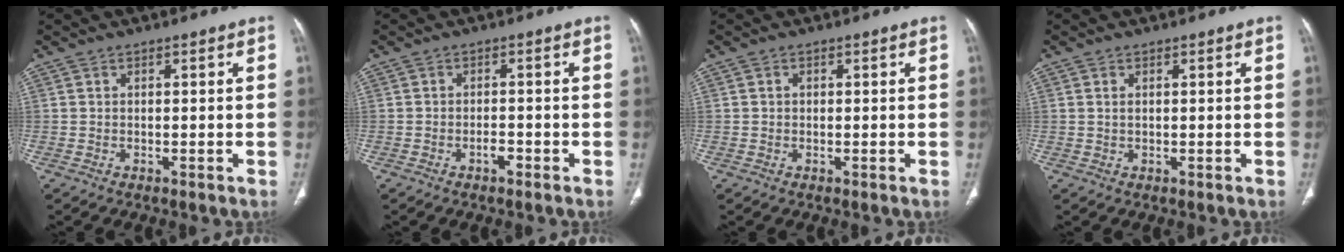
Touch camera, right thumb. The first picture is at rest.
{"total": 1.8, "force": [-1.1, 0.8, 1.2], "torque": [-0.021, 0.007, -0.018]}
{"total": 0.7, "force": [0.1, 0.7, 0.3], "torque": [-0.003, 0.002, 0.001]}
{"total": 1.0, "force": [0.3, 0.5, 0.7], "torque": [-0.017, 0.000, 0.009]}